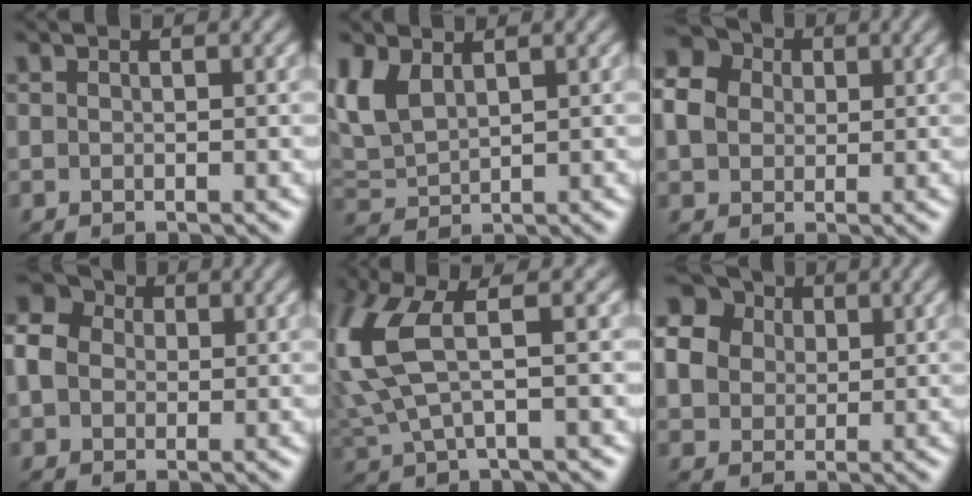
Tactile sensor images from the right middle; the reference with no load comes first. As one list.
[{"total": 3.2, "force": [1.6, 1.8, 2.1], "torque": [-0.062, 0.004, 0.037]}, {"total": 5.6, "force": [1.1, 4.8, 2.7], "torque": [-0.080, 0.024, 0.008]}, {"total": 6.8, "force": [0.9, 5.8, 3.4], "torque": [-0.083, 0.032, -0.006]}, {"total": 7.5, "force": [1.6, 2.8, 6.8], "torque": [-0.185, 0.010, 0.030]}, {"total": 9.4, "force": [3.4, 7.7, 4.0], "torque": [-0.112, 0.034, 0.052]}]